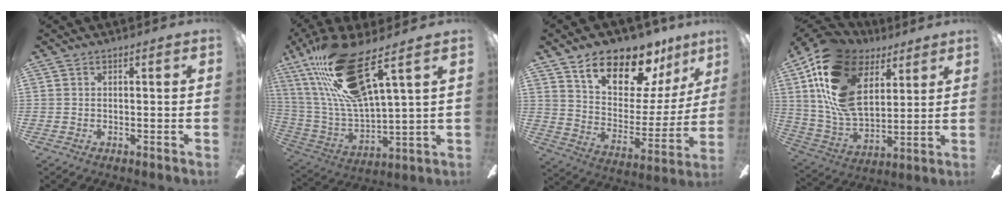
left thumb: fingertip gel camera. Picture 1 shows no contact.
{"total": 22.7, "force": [13.3, 6.4, 17.2], "torque": [-0.349, -0.054, 0.224]}
{"total": 18.4, "force": [13.5, 8.2, 9.3], "torque": [-0.149, -0.092, 0.235]}
{"total": 21.4, "force": [9.7, 13.2, 13.7], "torque": [-0.312, -0.040, 0.174]}